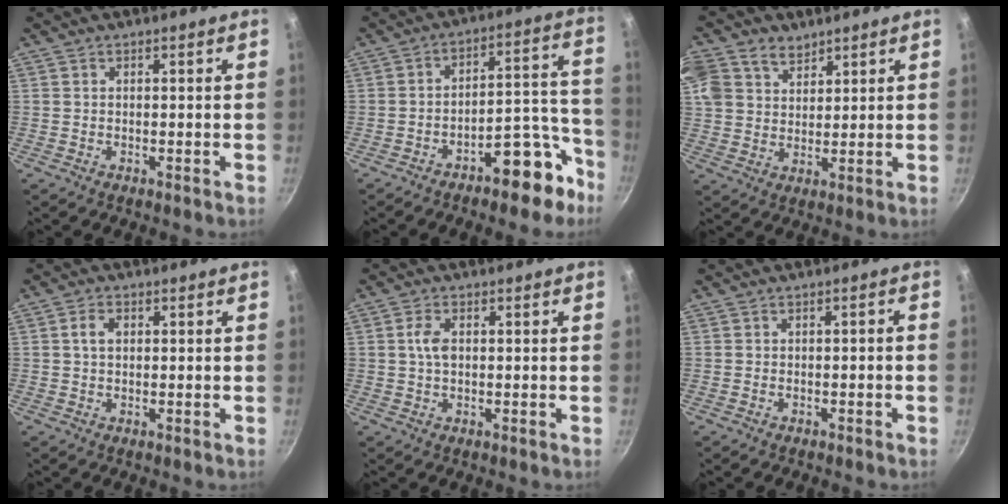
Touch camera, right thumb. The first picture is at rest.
{"total": 12.4, "force": [-7.8, 5.1, 8.2], "torque": [-0.059, 0.095, -0.110]}
{"total": 14.4, "force": [7.6, 10.6, 6.2], "torque": [-0.154, 0.025, 0.152]}
{"total": 2.6, "force": [0.5, 1.8, 1.8], "torque": [-0.025, 0.005, 0.006]}
{"total": 3.2, "force": [0.4, 1.9, 2.5], "torque": [-0.049, 0.004, 0.005]}
{"total": 1.3, "force": [-0.9, 0.5, 0.8], "torque": [-0.017, 0.017, -0.010]}